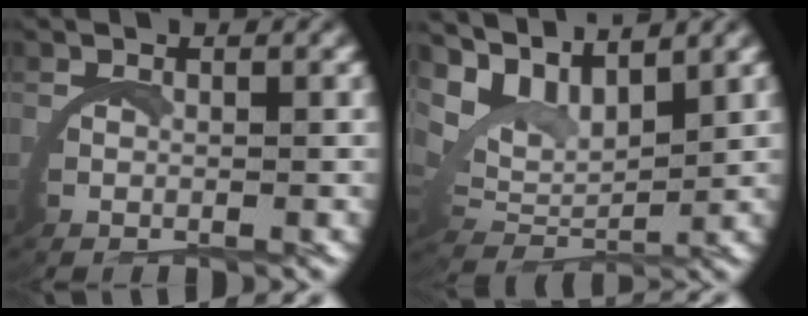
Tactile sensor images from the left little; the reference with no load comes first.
{"total": 6.7, "force": [3.6, 3.9, 4.1], "torque": [-0.098, -0.002, 0.065]}